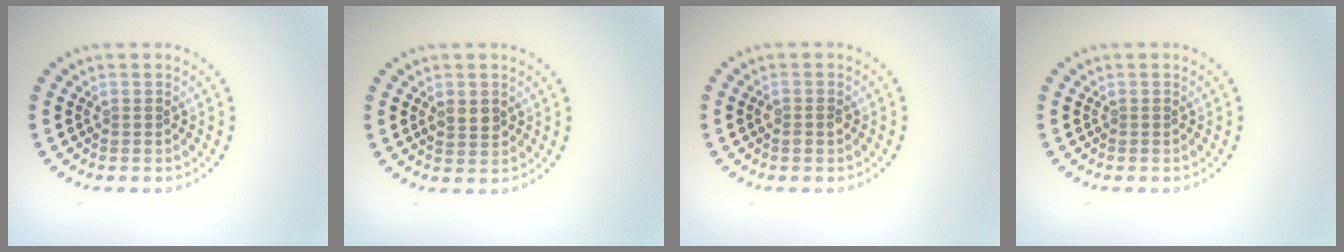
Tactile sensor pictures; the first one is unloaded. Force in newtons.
{"total": 1.8, "press": 1.8, "slide": 0.3}
{"total": 1.0, "press": 1.0, "slide": 0.2}
{"total": 0.0}